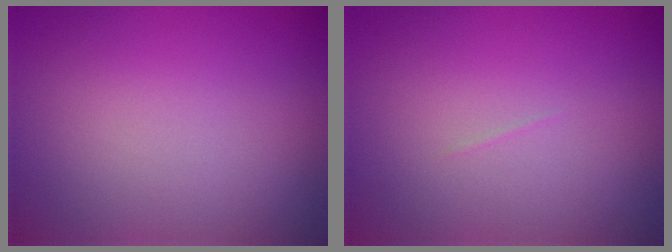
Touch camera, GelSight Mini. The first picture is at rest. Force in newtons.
{"total": 0.0}